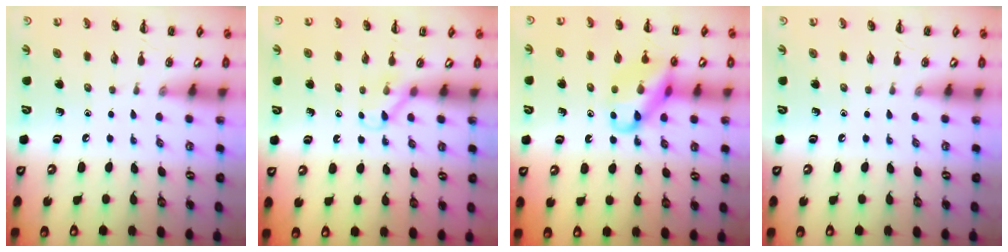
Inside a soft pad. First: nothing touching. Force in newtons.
{"total": 5.0, "press": 4.8, "slide": 1.3}
{"total": 14.3, "press": 14.1, "slide": 2.3}
{"total": 0.0}